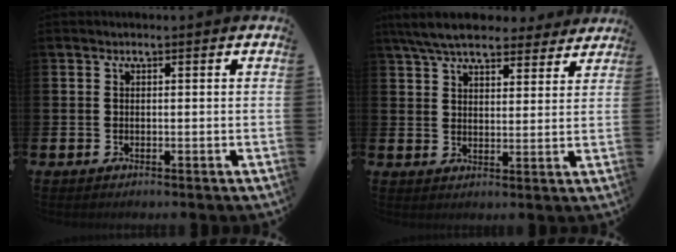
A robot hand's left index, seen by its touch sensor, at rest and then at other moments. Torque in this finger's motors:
{"motor_torque": [1.10, -1.04, 0.20, 0.21]}